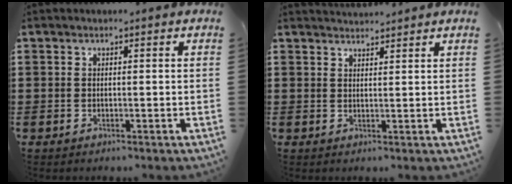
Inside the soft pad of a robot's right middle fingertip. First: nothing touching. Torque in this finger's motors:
{"motor_torque": [-0.10, -0.04, -0.09, -0.02]}